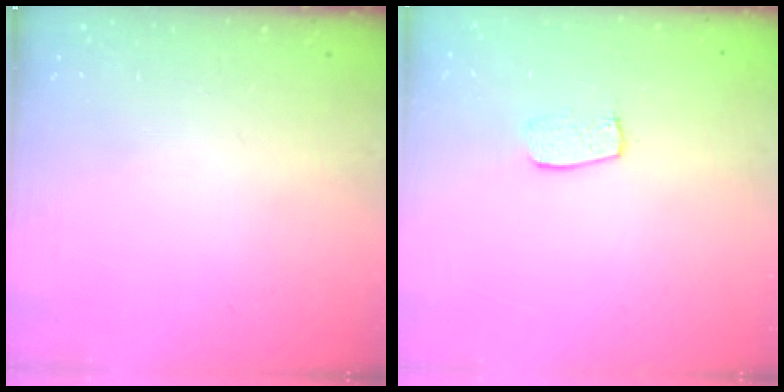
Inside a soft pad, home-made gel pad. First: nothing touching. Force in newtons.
{"total": 5.9, "press": 5.9, "slide": 0.3}